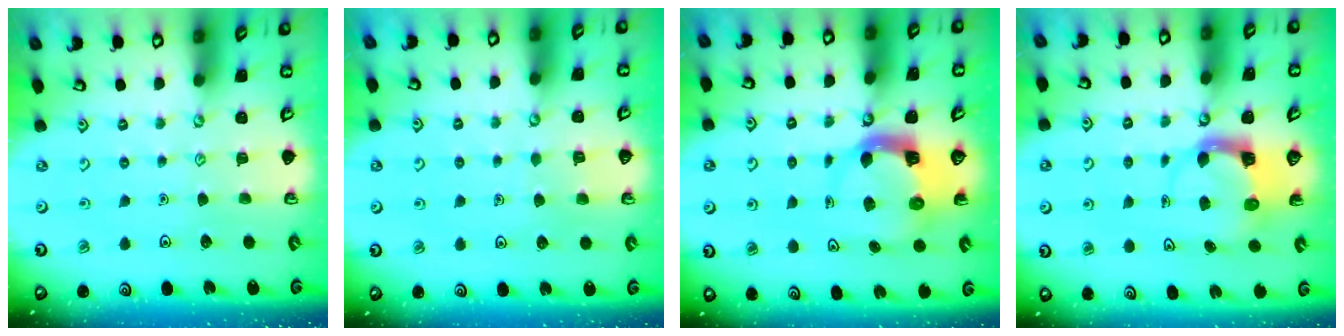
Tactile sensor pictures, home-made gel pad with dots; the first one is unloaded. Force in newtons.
{"total": 3.1, "press": 3.1, "slide": 0.3}
{"total": 4.3, "press": 4.3, "slide": 0.6}
{"total": 3.6, "press": 3.5, "slide": 0.5}